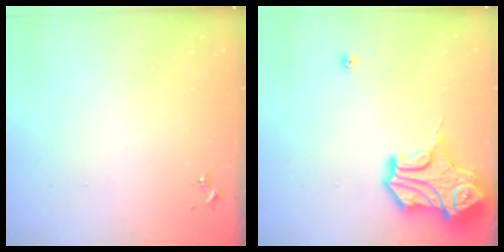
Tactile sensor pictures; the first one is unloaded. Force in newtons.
{"total": 17.8, "press": 17.7, "slide": 2.0}